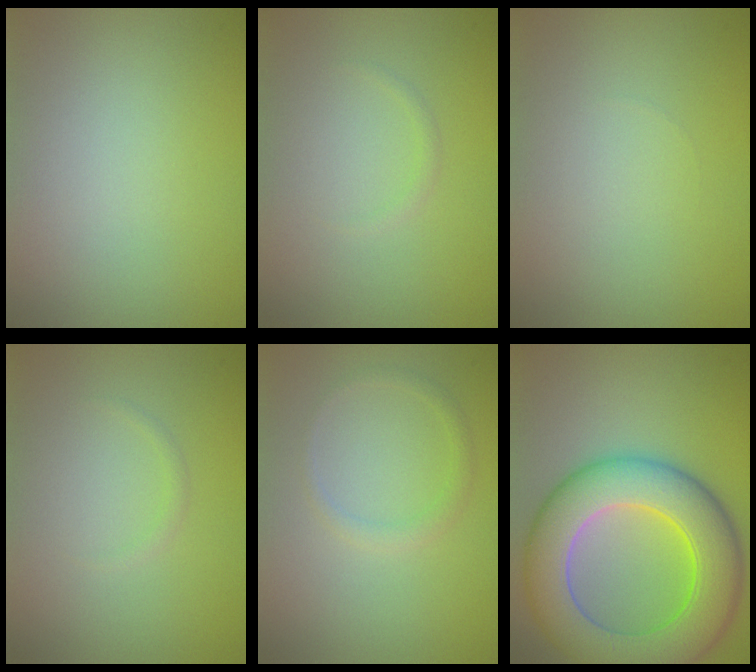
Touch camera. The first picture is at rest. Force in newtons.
{"total": 0.5, "press": 0.5, "slide": 0.0}
{"total": 0.0}
{"total": 0.5, "press": 0.5, "slide": 0.0}
{"total": 1.2, "press": 1.2, "slide": 0.0}
{"total": 10.8, "press": 10.8, "slide": 0.5}